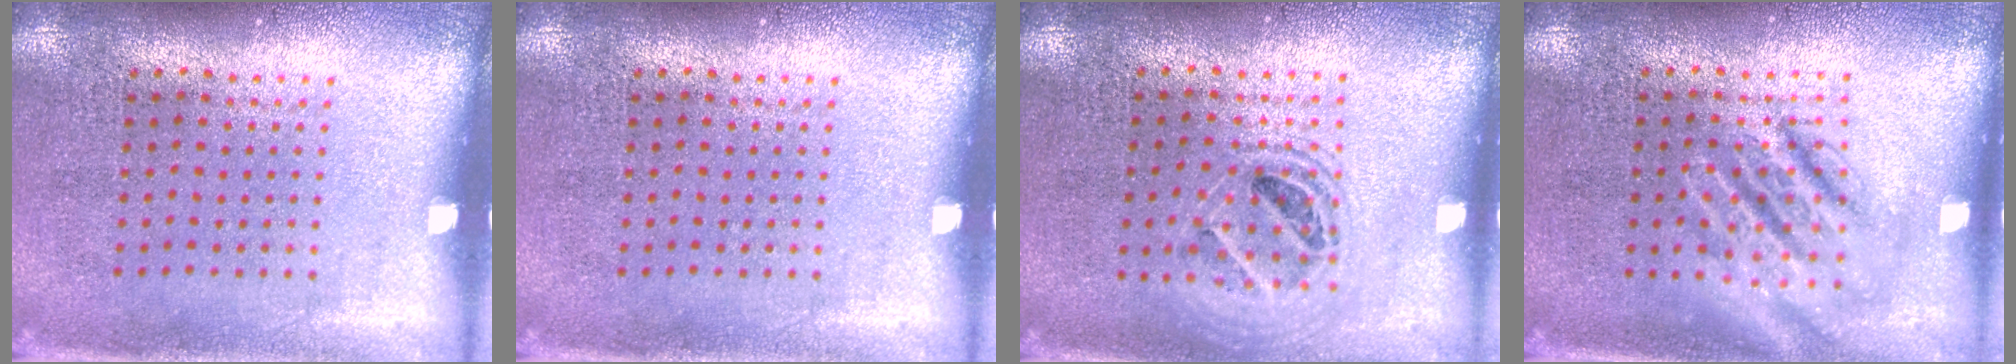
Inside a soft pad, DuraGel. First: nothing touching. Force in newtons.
{"total": 0.0}
{"total": 1.4, "press": 1.3, "slide": 0.6}
{"total": 2.6, "press": 2.6, "slide": 0.3}